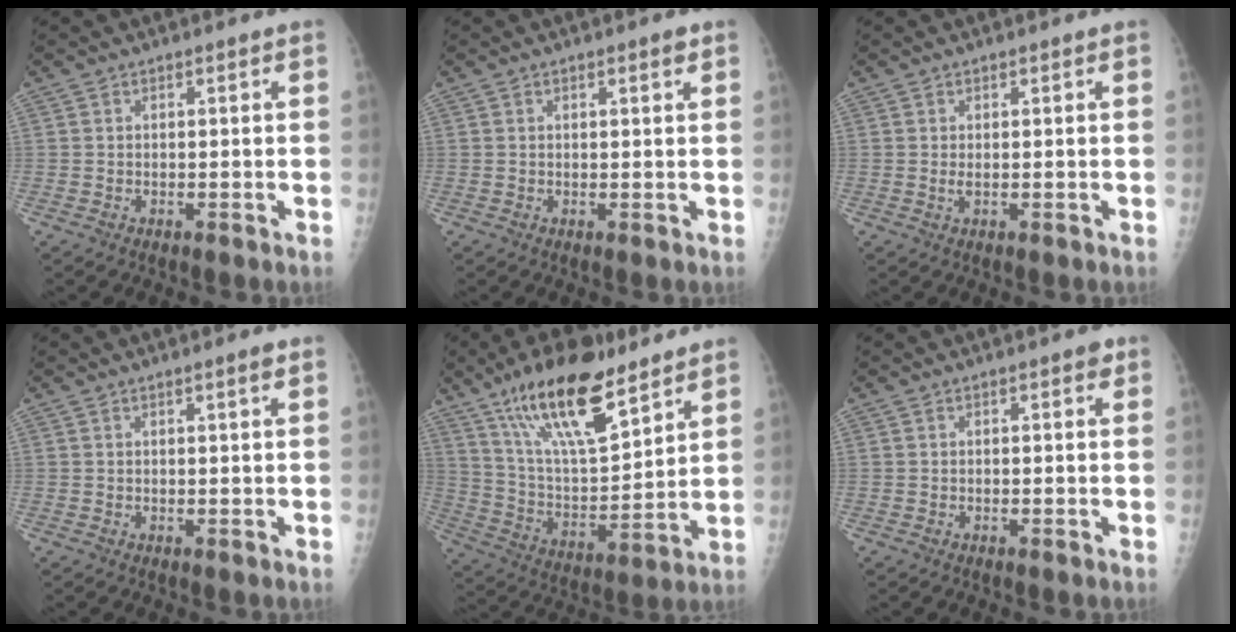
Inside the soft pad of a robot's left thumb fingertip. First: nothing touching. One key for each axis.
{"total": 1.5, "fx": 0.8, "fy": 0.5, "fz": 1.2, "tx": -0.013, "ty": -0.002, "tz": 0.011}
{"total": 1.1, "fx": 0.1, "fy": 0.4, "fz": 1.0, "tx": -0.023, "ty": 0.003, "tz": 0.005}
{"total": 1.3, "fx": 0.8, "fy": -0.1, "fz": 1.0, "tx": -0.014, "ty": -0.004, "tz": 0.012}
{"total": 20.8, "fx": 13.6, "fy": 7.1, "fz": 14.0, "tx": -0.219, "ty": -0.057, "tz": 0.250}
{"total": 1.2, "fx": 0.6, "fy": 0.5, "fz": 0.9, "tx": -0.005, "ty": 0.001, "tz": 0.005}